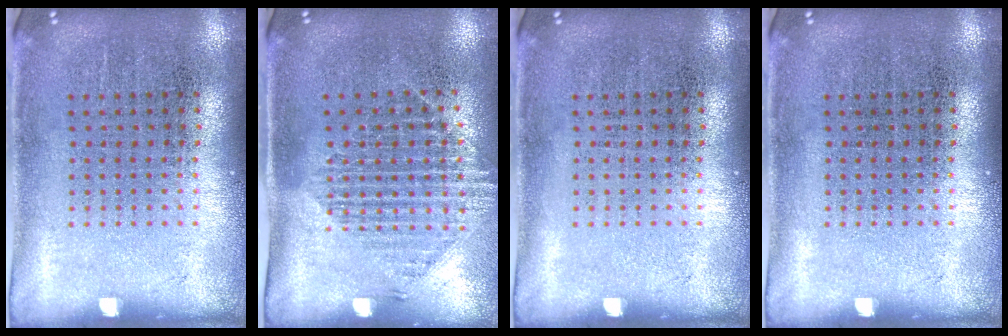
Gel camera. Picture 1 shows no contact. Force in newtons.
{"total": 1.6, "press": 1.3, "slide": 0.9}
{"total": 0.0}
{"total": 0.0}